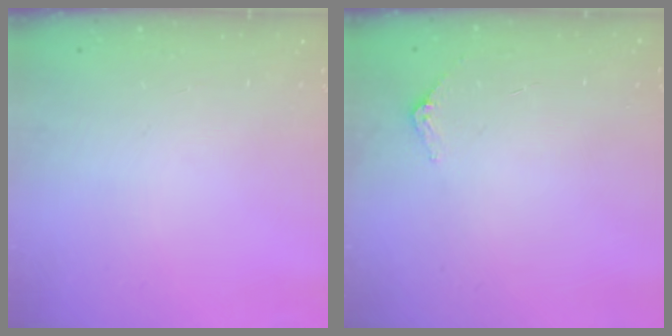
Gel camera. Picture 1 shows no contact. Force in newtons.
{"total": 2.9, "press": 2.9, "slide": 0.2}